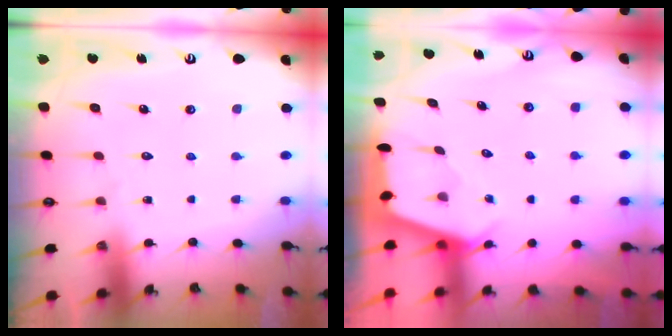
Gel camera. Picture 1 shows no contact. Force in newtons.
{"total": 2.5, "press": 2.5, "slide": 0.3}